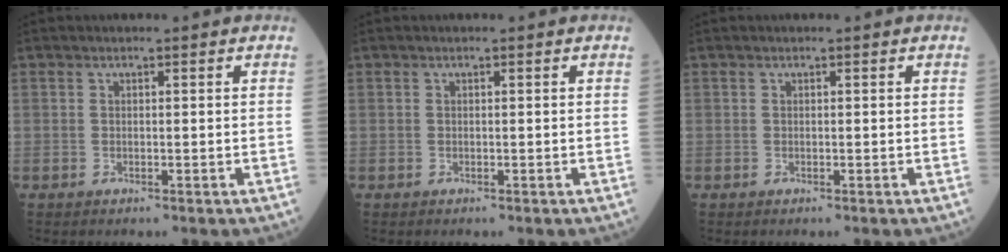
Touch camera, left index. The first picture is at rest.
{"total": 0.0}
{"total": 0.0}